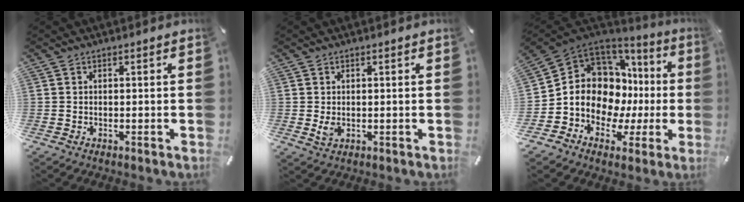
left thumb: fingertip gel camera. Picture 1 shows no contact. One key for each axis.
{"total": 2.3, "fx": 0.0, "fy": 1.7, "fz": 1.6, "tx": -0.029, "ty": -0.003, "tz": -0.002}
{"total": 12.8, "fx": 1.3, "fy": 10.7, "fz": 6.9, "tx": -0.125, "ty": -0.040, "tz": 0.029}